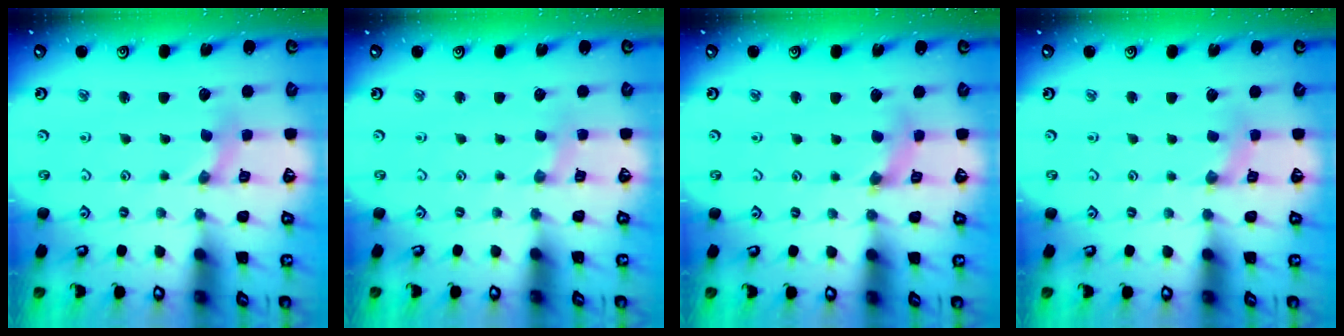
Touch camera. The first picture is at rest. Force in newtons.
{"total": 0.5, "press": 0.5, "slide": 0.2}
{"total": 2.5, "press": 2.5, "slide": 0.4}
{"total": 0.9, "press": 0.9, "slide": 0.2}